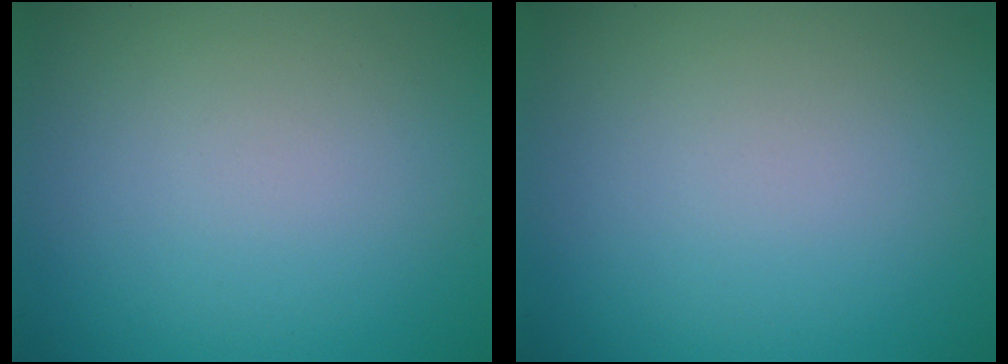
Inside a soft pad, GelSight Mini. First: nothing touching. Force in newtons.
{"total": 0.0}